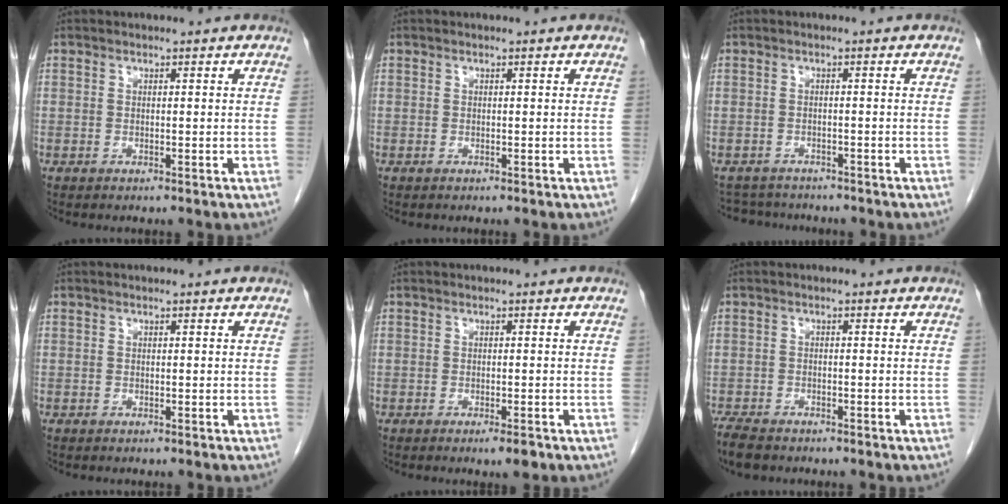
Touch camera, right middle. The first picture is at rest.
{"total": 0.0}
{"total": 5.3, "force": [-5.0, 1.7, 0.4], "torque": [0.000, 0.005, -0.074]}
{"total": 0.0}
{"total": 2.0, "force": [-1.2, 0.3, 1.6], "torque": [-0.021, -0.002, -0.015]}
{"total": 4.6, "force": [-3.8, 1.6, 1.9], "torque": [-0.034, -0.008, -0.064]}